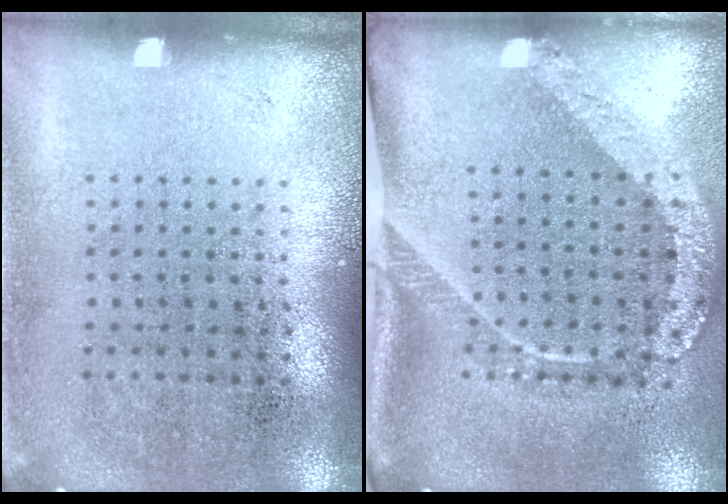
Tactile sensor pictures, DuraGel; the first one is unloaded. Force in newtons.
{"total": 2.5, "press": 1.7, "slide": 1.8}